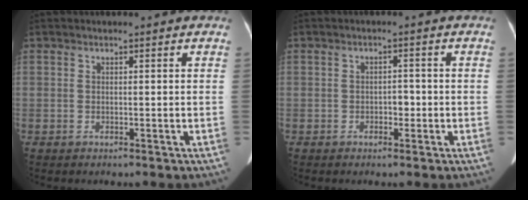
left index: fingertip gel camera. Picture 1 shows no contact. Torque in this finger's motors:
{"motor_torque": [-0.24, 0.02, 0.03, -0.01]}